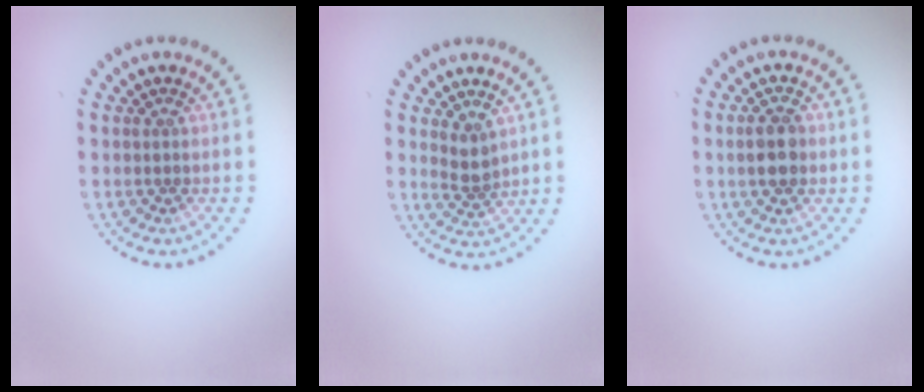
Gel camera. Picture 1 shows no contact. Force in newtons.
{"total": 1.9, "press": 1.5, "slide": 1.1}
{"total": 3.3, "press": 3.3, "slide": 0.0}